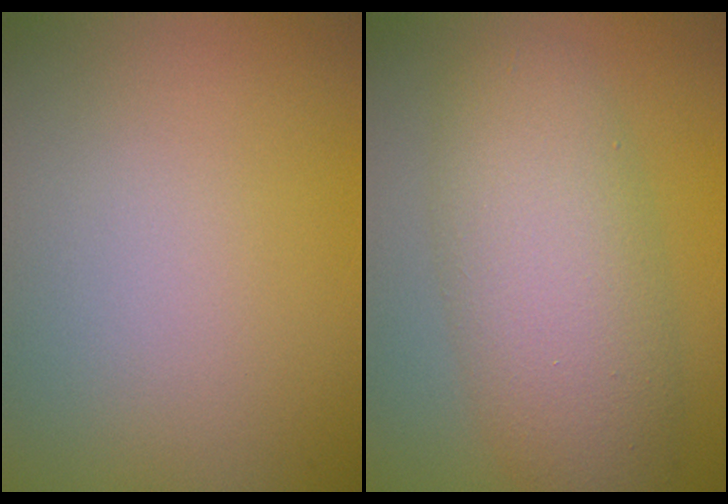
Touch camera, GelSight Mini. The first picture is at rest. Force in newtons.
{"total": 7.3, "press": 7.3, "slide": 0.2}